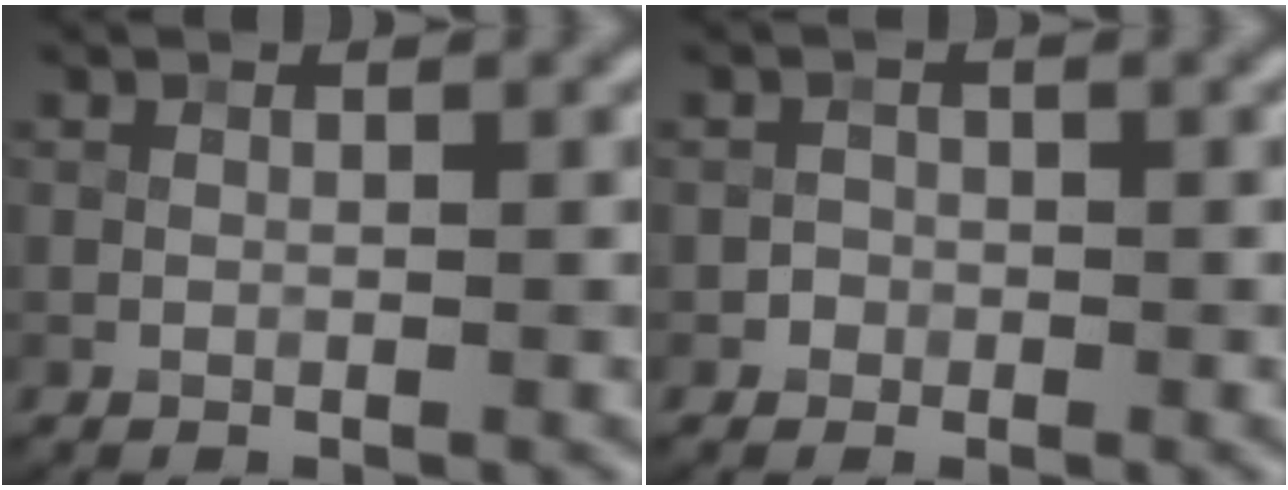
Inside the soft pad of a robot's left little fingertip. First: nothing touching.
{"total": 0.9, "force": [-0.3, 0.8, -0.1], "torque": [0.014, 0.001, -0.007]}